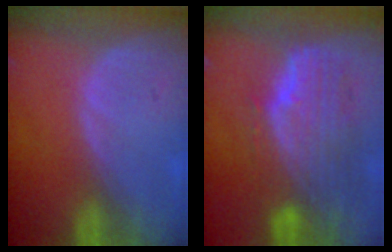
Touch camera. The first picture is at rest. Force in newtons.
{"total": 10.3, "press": 9.0, "slide": 5.1}